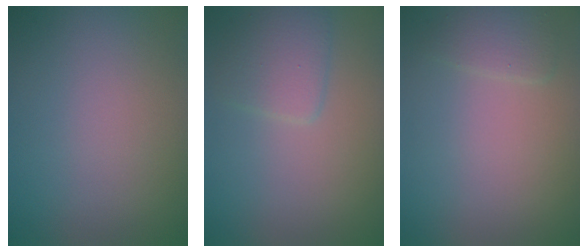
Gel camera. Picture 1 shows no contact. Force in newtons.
{"total": 2.3, "press": 2.3, "slide": 0.1}
{"total": 1.4, "press": 1.4, "slide": 0.1}